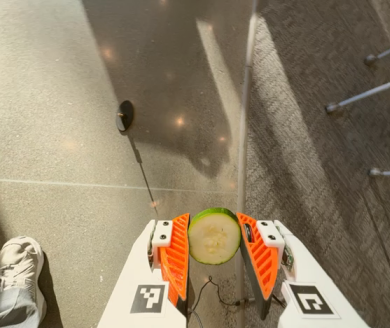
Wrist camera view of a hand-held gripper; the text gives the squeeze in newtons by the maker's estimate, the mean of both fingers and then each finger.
{"total": 11.1, "left": 11.8, "right": 10.4}